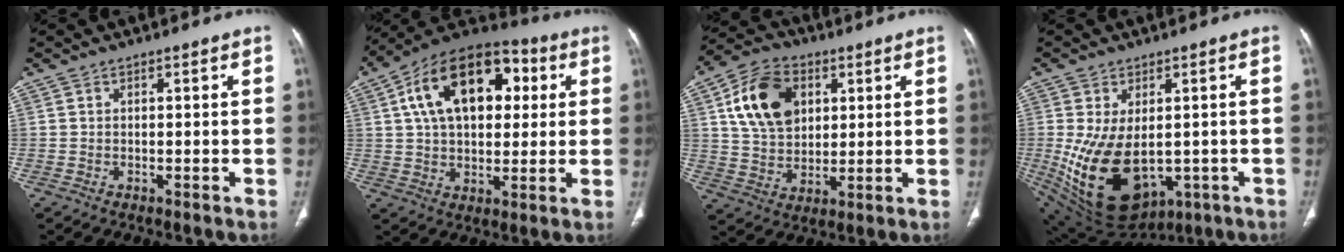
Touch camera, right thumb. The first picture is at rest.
{"total": 21.4, "force": [5.8, 12.9, 16.1], "torque": [-0.230, 0.016, 0.083]}
{"total": 14.3, "force": [4.6, 10.1, 9.1], "torque": [-0.139, -0.004, 0.083]}
{"total": 17.4, "force": [-2.7, 10.8, 13.4], "torque": [-0.244, -0.015, -0.005]}